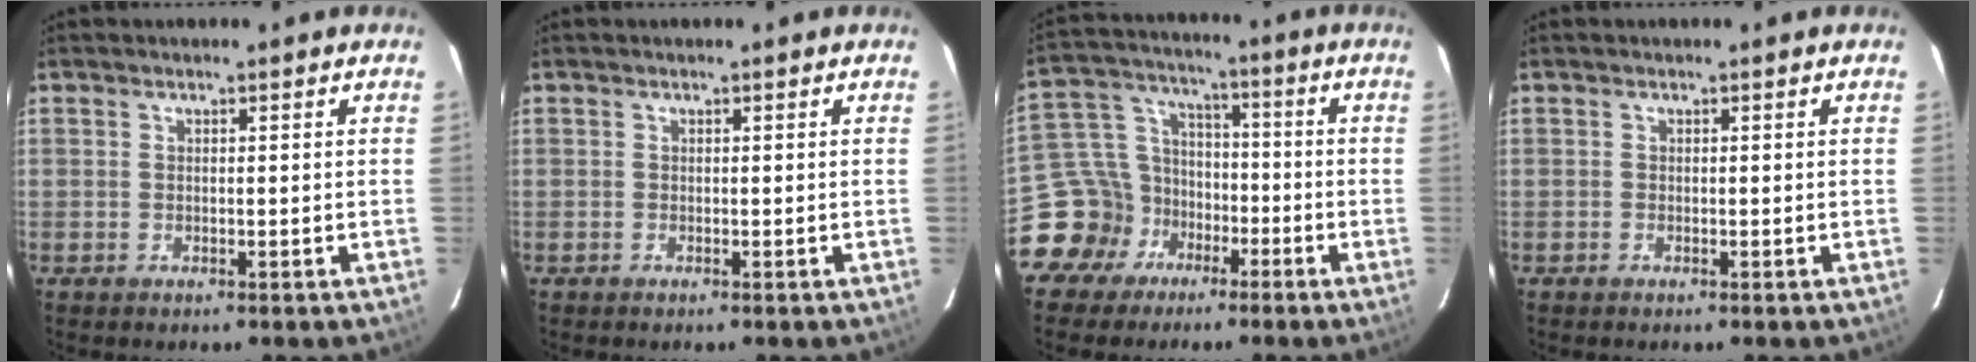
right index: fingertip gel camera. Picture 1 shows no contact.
{"total": 0.0}
{"total": 11.4, "force": [-6.5, 9.0, 2.4], "torque": [-0.068, 0.044, -0.108]}
{"total": 0.0}